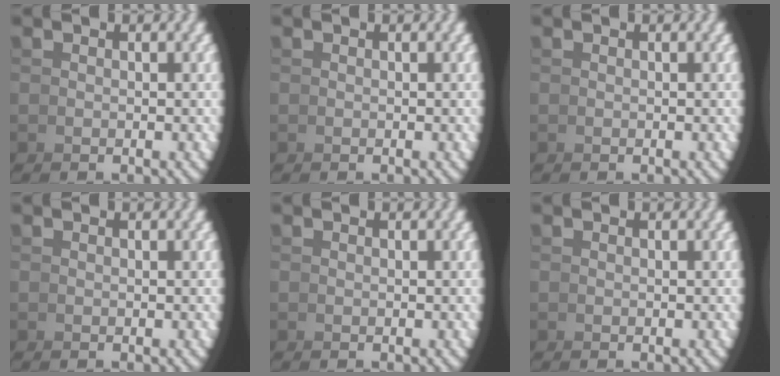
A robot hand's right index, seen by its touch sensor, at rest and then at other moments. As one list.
[{"total": 0.0}, {"total": 0.0}, {"total": 0.0}, {"total": 0.0}, {"total": 0.0}]